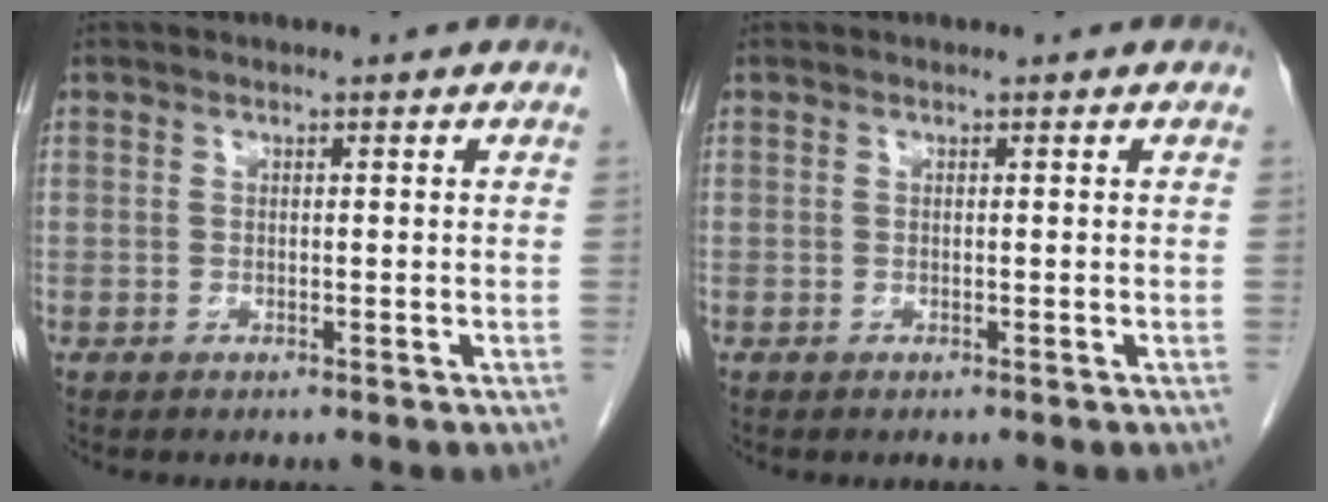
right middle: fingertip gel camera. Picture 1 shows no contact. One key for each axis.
{"total": 0.0}